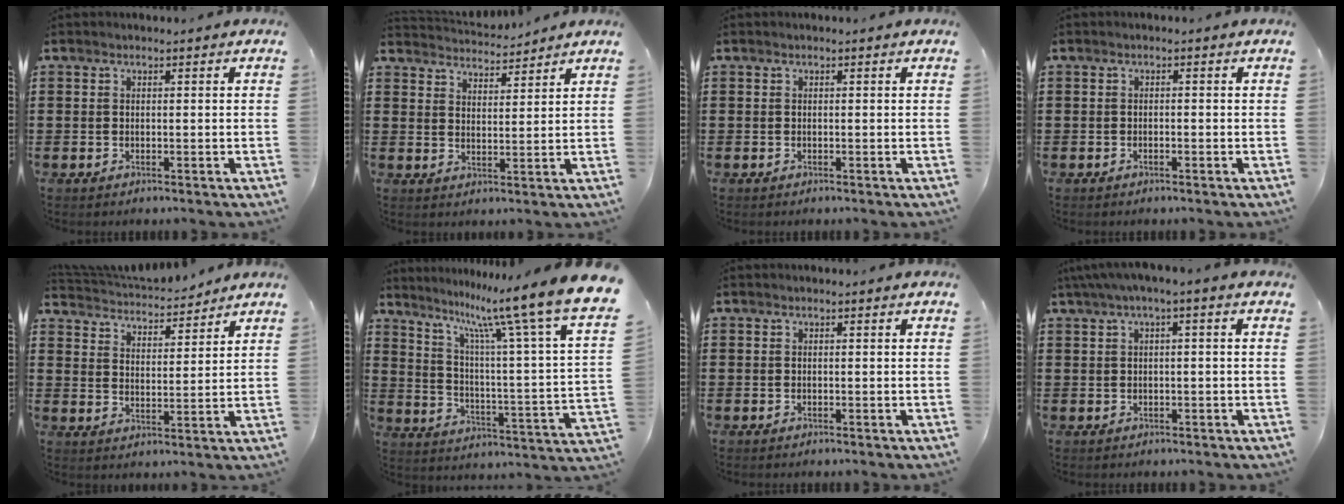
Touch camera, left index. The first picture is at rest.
{"total": 3.7, "force": [3.7, 0.1, -0.1], "torque": [-0.010, -0.016, 0.067]}
{"total": 0.0}
{"total": 0.6, "force": [-0.5, 0.1, 0.2], "torque": [-0.005, -0.002, -0.011]}
{"total": 3.7, "force": [3.7, 0.6, 0.1], "torque": [-0.024, -0.020, 0.061]}
{"total": 12.1, "force": [9.5, -0.3, 7.5], "torque": [-0.149, -0.079, 0.143]}
{"total": 0.0}
{"total": 1.9, "force": [-0.5, 0.2, 1.8], "torque": [-0.029, -0.003, -0.011]}